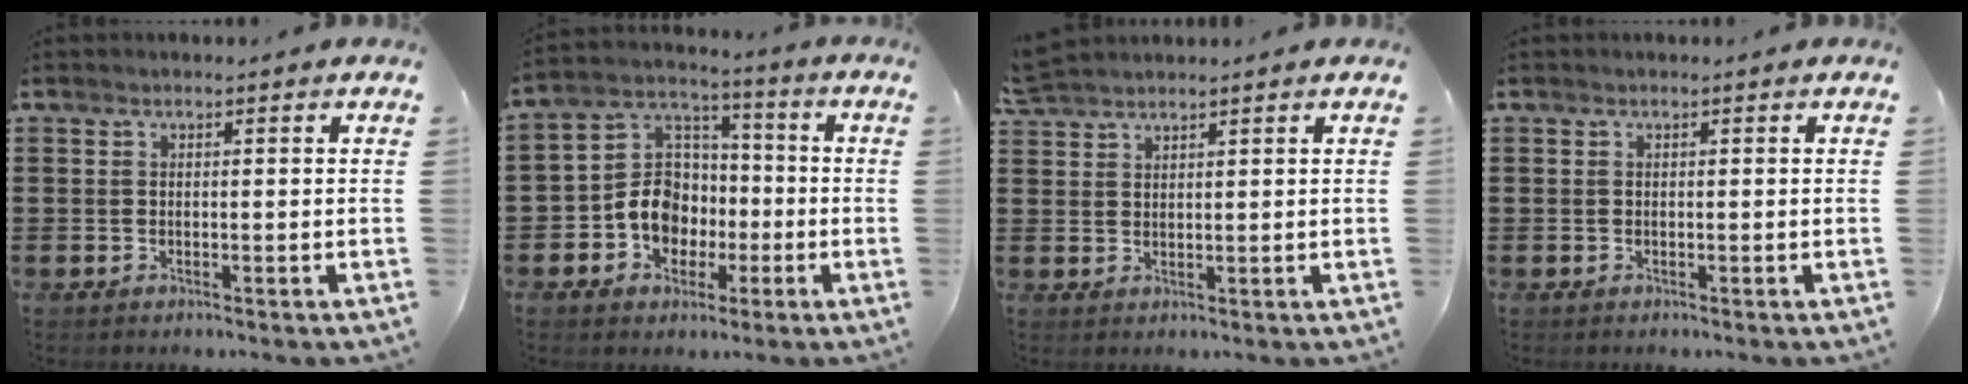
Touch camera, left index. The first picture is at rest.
{"total": 8.9, "force": [-2.7, 7.7, 3.5], "torque": [-0.103, 0.017, -0.053]}
{"total": 2.9, "force": [2.8, 0.5, 0.6], "torque": [-0.020, 0.000, 0.055]}
{"total": 0.0}